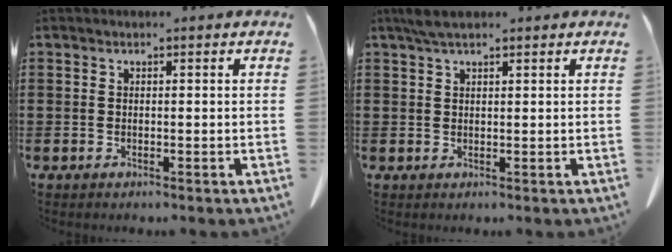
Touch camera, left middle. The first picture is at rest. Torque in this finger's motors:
{"motor_torque": [0.54, 0.54, 0.04, 0.01]}